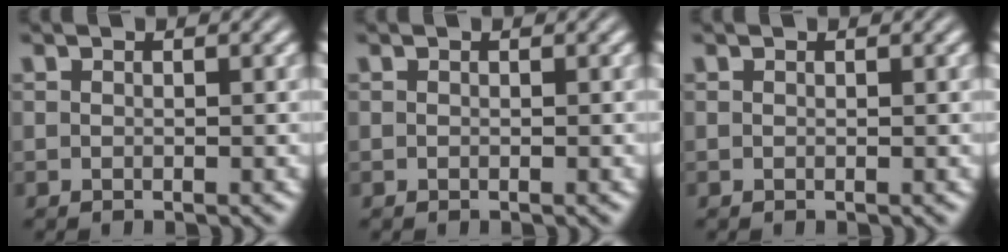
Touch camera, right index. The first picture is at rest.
{"total": 0.0}
{"total": 0.0}